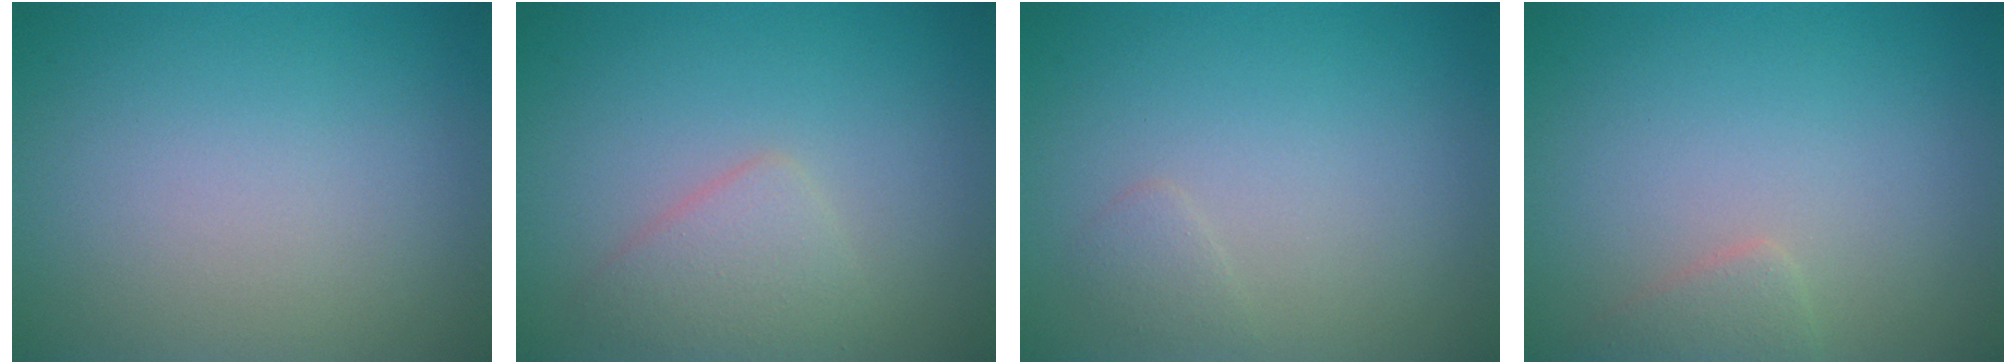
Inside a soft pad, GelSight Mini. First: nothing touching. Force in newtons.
{"total": 2.4, "press": 2.4, "slide": 0.2}
{"total": 0.8, "press": 0.8, "slide": 0.0}
{"total": 1.3, "press": 1.3, "slide": 0.1}